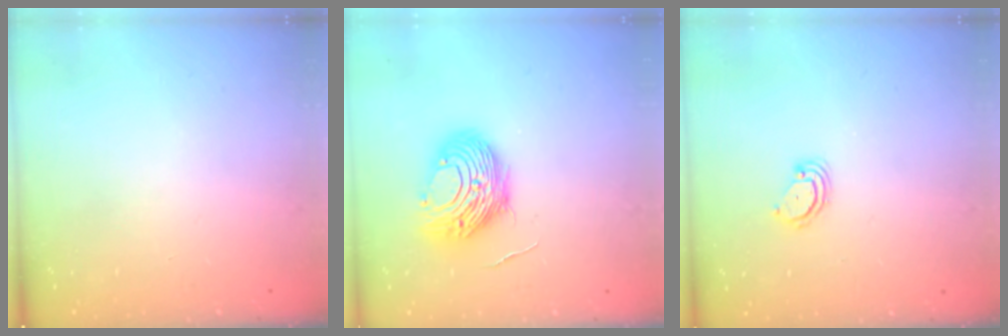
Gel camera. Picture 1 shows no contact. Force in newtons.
{"total": 11.5, "press": 11.4, "slide": 1.1}
{"total": 3.2, "press": 3.2, "slide": 0.3}